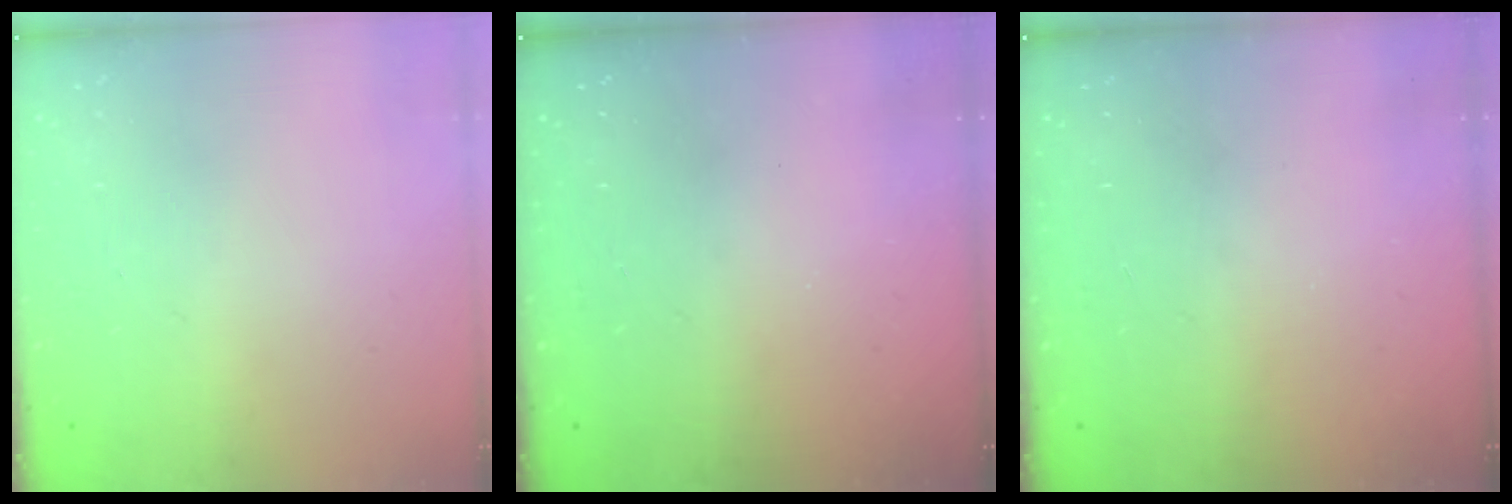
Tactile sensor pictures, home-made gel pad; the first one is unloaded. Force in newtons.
{"total": 0.0}
{"total": 0.0}